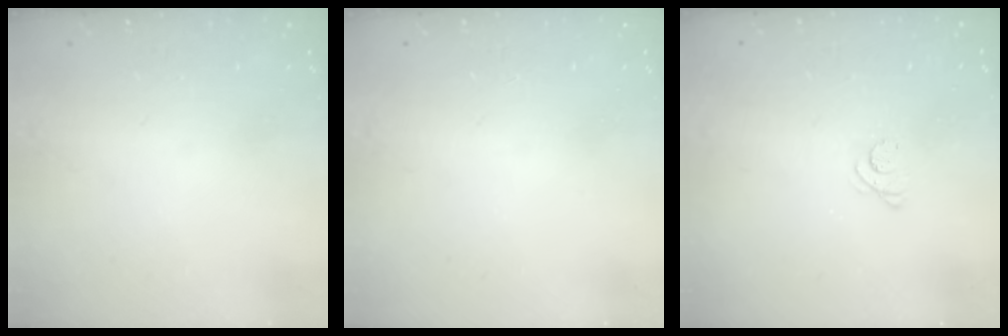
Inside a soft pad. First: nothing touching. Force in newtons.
{"total": 0.0}
{"total": 2.6, "press": 2.6, "slide": 0.3}